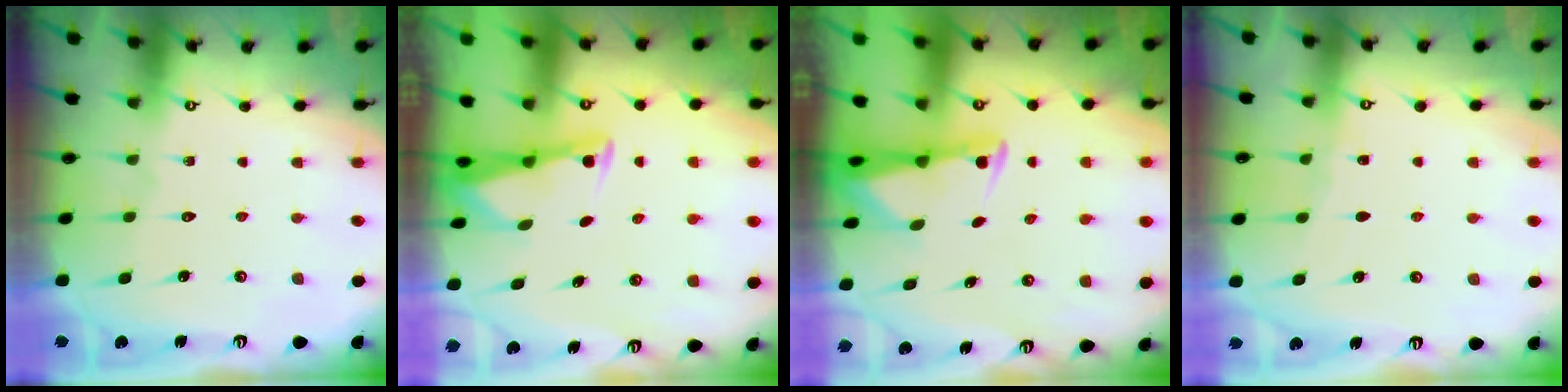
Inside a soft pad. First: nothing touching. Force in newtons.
{"total": 2.7, "press": 2.7, "slide": 0.2}
{"total": 2.4, "press": 2.3, "slide": 0.4}
{"total": 2.4, "press": 2.4, "slide": 0.3}